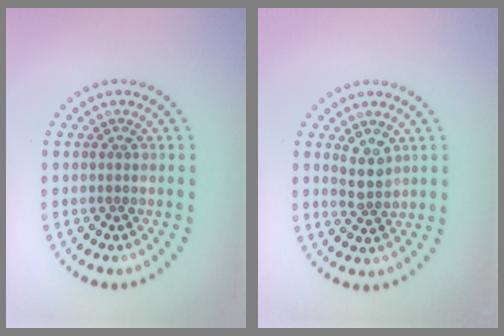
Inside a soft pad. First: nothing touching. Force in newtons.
{"total": 2.3, "press": 2.0, "slide": 1.1}